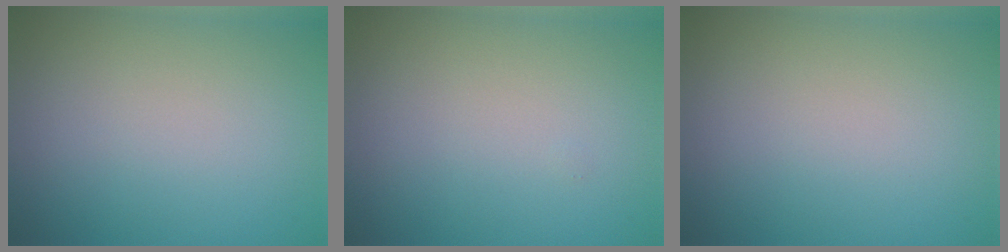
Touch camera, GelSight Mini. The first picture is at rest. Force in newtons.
{"total": 0.0}
{"total": 0.0}